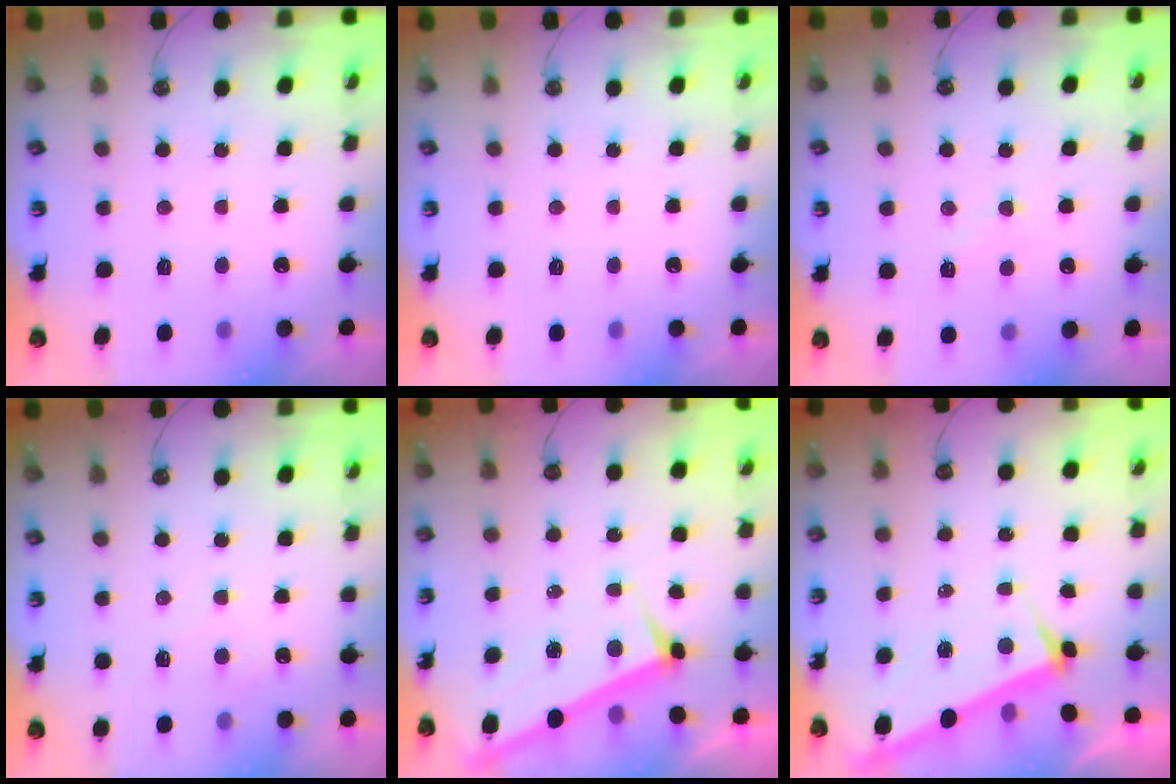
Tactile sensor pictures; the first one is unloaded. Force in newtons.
{"total": 0.0}
{"total": 2.0, "press": 1.9, "slide": 0.6}
{"total": 2.4, "press": 2.4, "slide": 0.4}
{"total": 3.5, "press": 3.4, "slide": 0.3}
{"total": 3.8, "press": 3.8, "slide": 0.2}